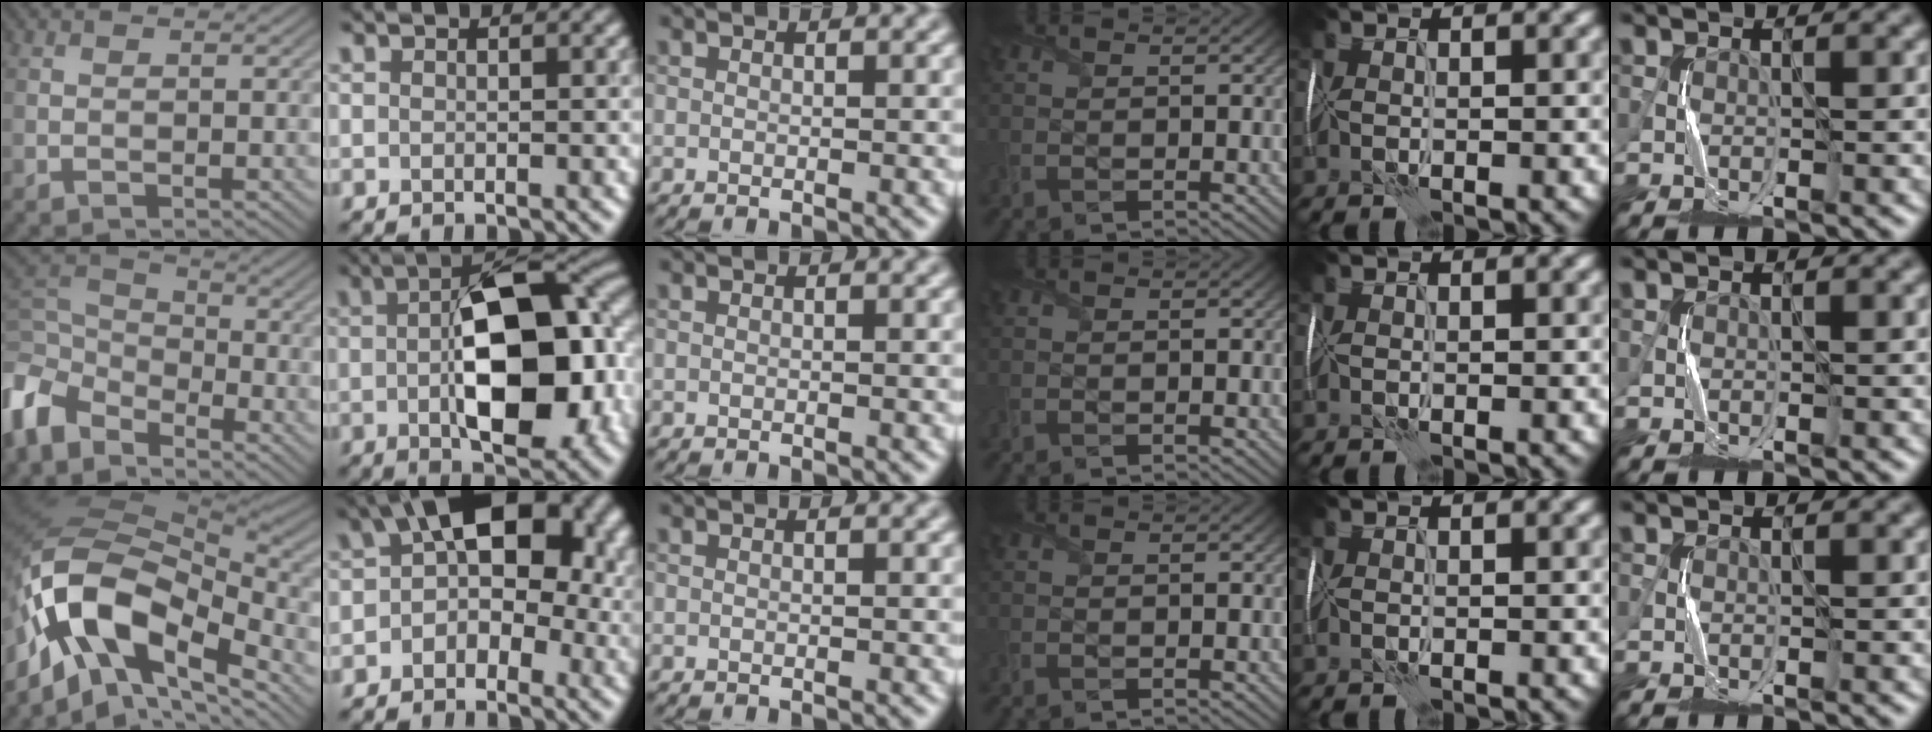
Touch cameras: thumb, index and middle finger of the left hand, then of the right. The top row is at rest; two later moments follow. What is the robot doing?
{"motion": "wrap", "object": "plastic wrap"}